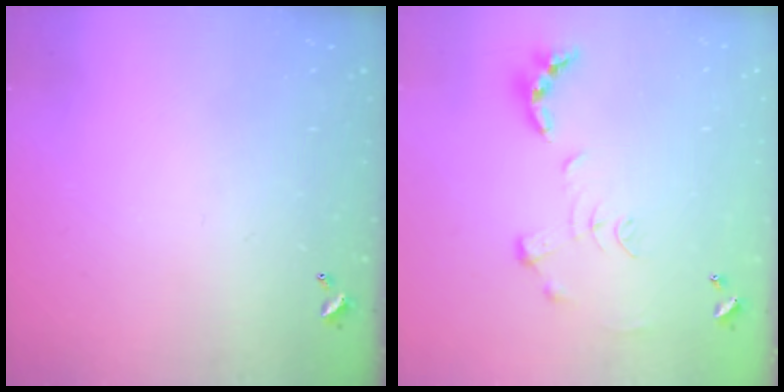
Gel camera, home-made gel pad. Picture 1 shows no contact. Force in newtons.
{"total": 1.3, "press": 1.2, "slide": 0.3}